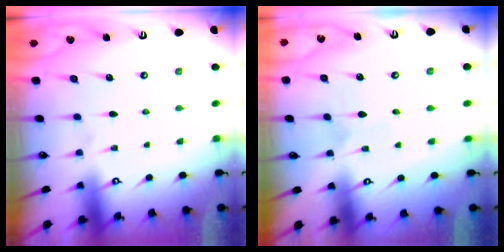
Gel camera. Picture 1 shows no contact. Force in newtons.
{"total": 1.8, "press": 1.8, "slide": 0.2}